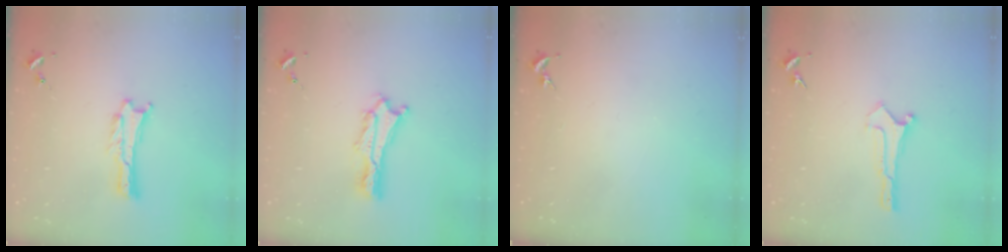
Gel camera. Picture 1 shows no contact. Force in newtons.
{"total": 2.2, "press": 2.2, "slide": 0.3}
{"total": 0.0}
{"total": 0.0}